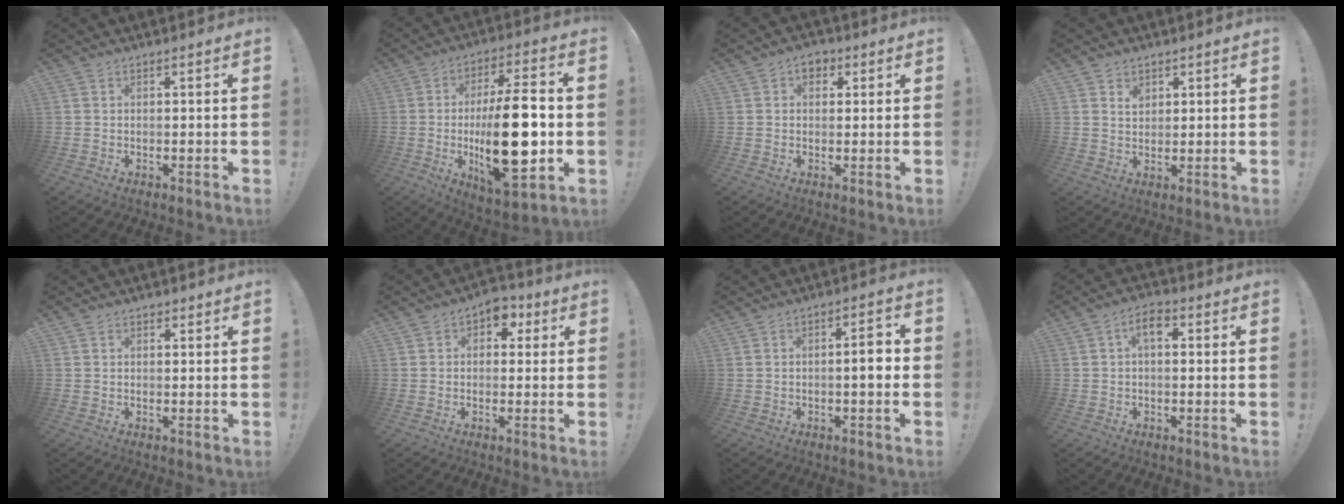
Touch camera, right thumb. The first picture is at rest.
{"total": 24.4, "force": [-2.1, 9.2, 22.5], "torque": [-0.381, -0.007, -0.029]}
{"total": 4.0, "force": [1.5, 2.9, 2.2], "torque": [-0.024, 0.002, 0.025]}
{"total": 3.1, "force": [2.2, 2.1, 0.6], "torque": [0.005, -0.013, 0.037]}
{"total": 0.8, "force": [0.5, 0.7, 0.2], "torque": [-0.001, -0.001, 0.008]}
{"total": 5.3, "force": [1.2, 4.1, 3.1], "torque": [-0.033, 0.000, 0.019]}
{"total": 5.1, "force": [-0.6, 1.2, 4.9], "torque": [-0.070, 0.006, -0.014]}
{"total": 4.8, "force": [0.6, 2.4, 4.1], "torque": [-0.063, 0.007, 0.007]}